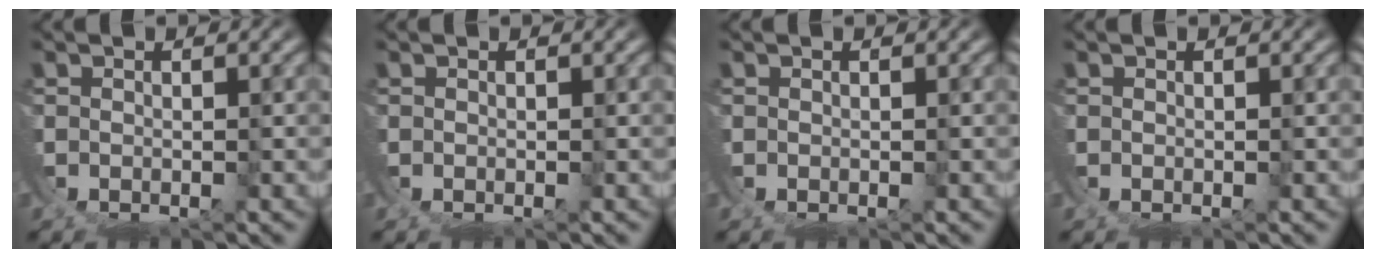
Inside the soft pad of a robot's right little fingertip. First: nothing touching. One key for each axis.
{"total": 0.0}
{"total": 0.0}
{"total": 0.0}